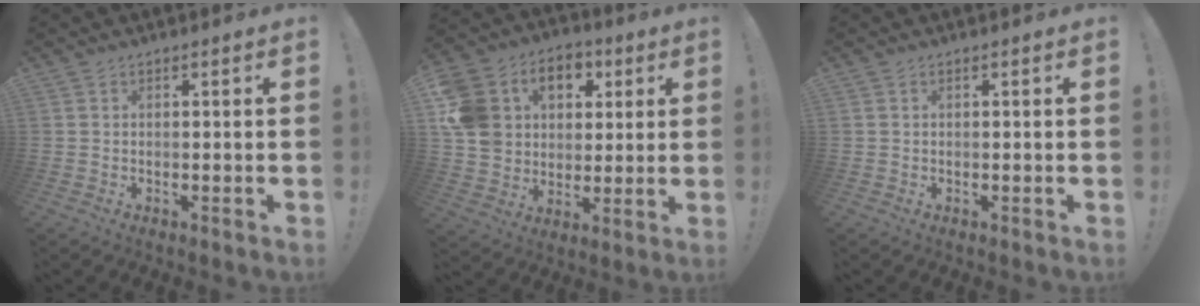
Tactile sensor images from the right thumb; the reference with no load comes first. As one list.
[{"total": 15.5, "force": [4.5, 13.2, 6.6], "torque": [-0.098, -0.014, 0.101]}, {"total": 0.0}]